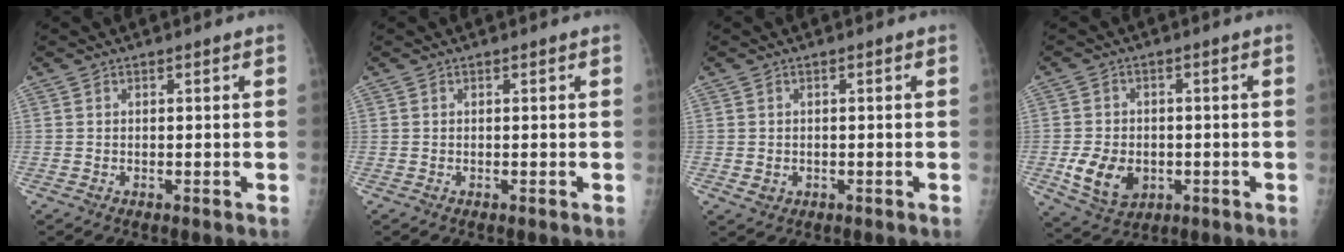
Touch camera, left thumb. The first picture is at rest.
{"total": 0.0}
{"total": 1.8, "force": [-0.3, 1.6, 0.8], "torque": [-0.008, 0.001, 0.003]}
{"total": 8.9, "force": [-2.0, 6.7, 5.6], "torque": [-0.085, 0.002, -0.023]}